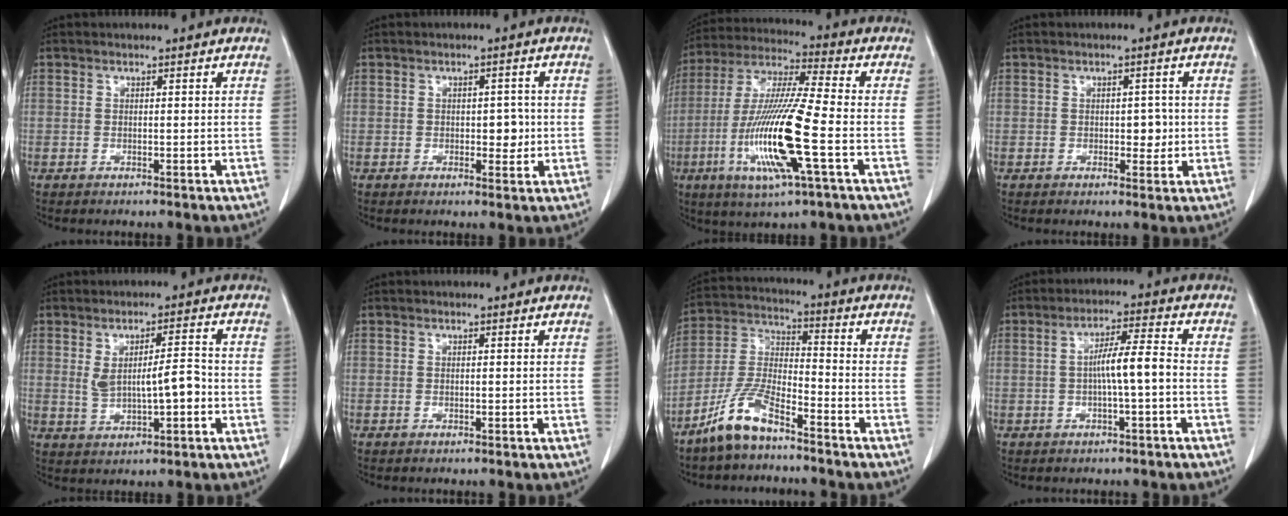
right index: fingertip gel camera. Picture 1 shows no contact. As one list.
[{"total": 2.9, "force": [-0.2, 1.7, 2.4], "torque": [-0.026, 0.001, 0.000]}, {"total": 16.8, "force": [-4.8, 0.6, 16.1], "torque": [-0.335, -0.017, -0.092]}, {"total": 2.5, "force": [-0.1, 1.5, 2.0], "torque": [-0.021, 0.001, 0.001]}, {"total": 6.4, "force": [-0.3, 1.6, 6.1], "torque": [-0.105, 0.009, 0.006]}, {"total": 0.0}, {"total": 9.4, "force": [-7.1, 2.2, 5.9], "torque": [-0.136, -0.006, -0.143]}, {"total": 5.7, "force": [-0.8, 0.1, 5.7], "torque": [-0.100, 0.012, -0.014]}]